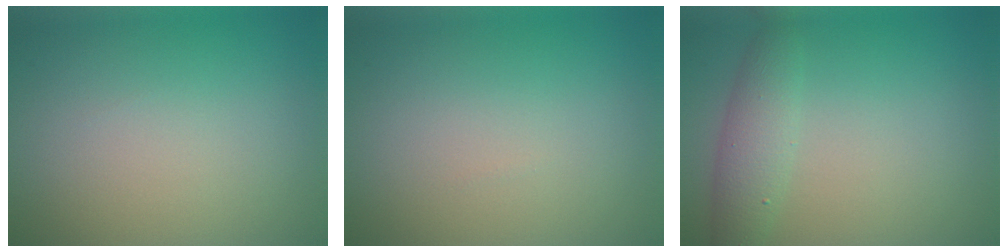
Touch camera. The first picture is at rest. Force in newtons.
{"total": 0.0}
{"total": 2.7, "press": 2.7, "slide": 0.1}